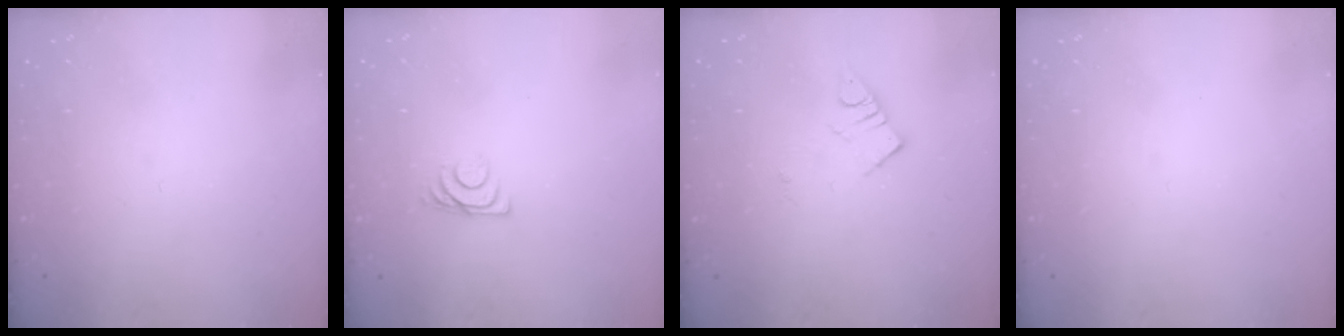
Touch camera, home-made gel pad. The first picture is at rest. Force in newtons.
{"total": 5.4, "press": 5.3, "slide": 0.7}
{"total": 2.8, "press": 2.7, "slide": 0.3}
{"total": 0.0}